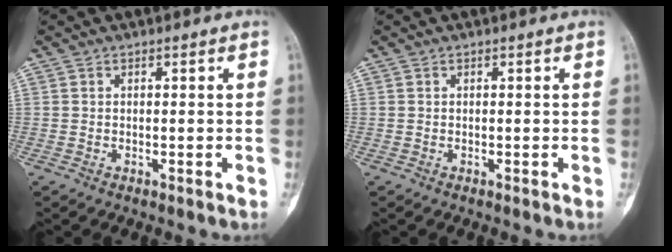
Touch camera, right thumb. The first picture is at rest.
{"total": 0.0}